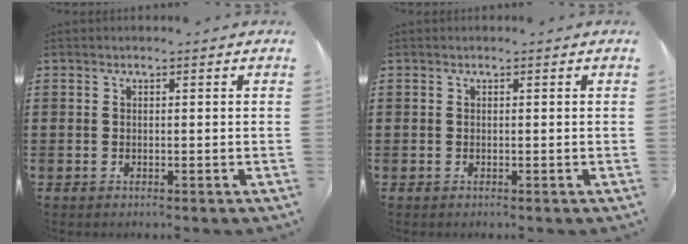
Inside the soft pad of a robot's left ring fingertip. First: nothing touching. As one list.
[{"total": 0.0}]